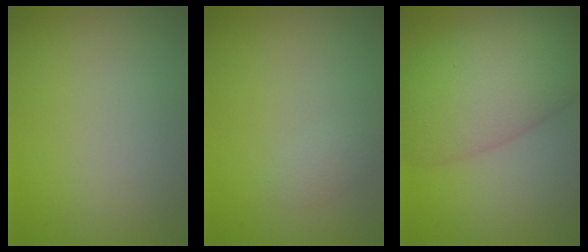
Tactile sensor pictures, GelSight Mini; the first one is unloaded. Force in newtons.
{"total": 0.8, "press": 0.8, "slide": 0.0}
{"total": 8.9, "press": 8.9, "slide": 0.3}